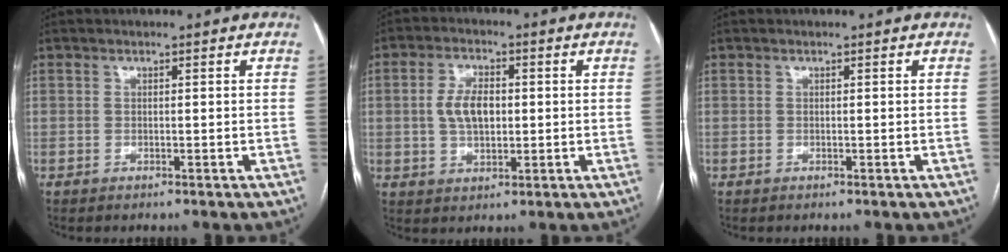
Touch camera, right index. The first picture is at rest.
{"total": 6.2, "force": [0.4, 3.4, 5.2], "torque": [-0.105, 0.012, 0.010]}
{"total": 0.0}